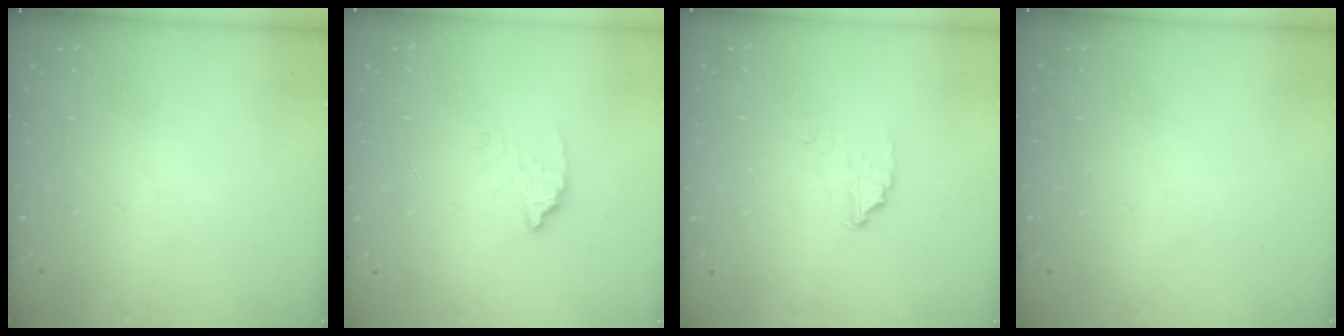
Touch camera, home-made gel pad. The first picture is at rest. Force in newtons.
{"total": 3.0, "press": 3.0, "slide": 0.2}
{"total": 2.7, "press": 2.7, "slide": 0.1}
{"total": 2.1, "press": 2.1, "slide": 0.1}